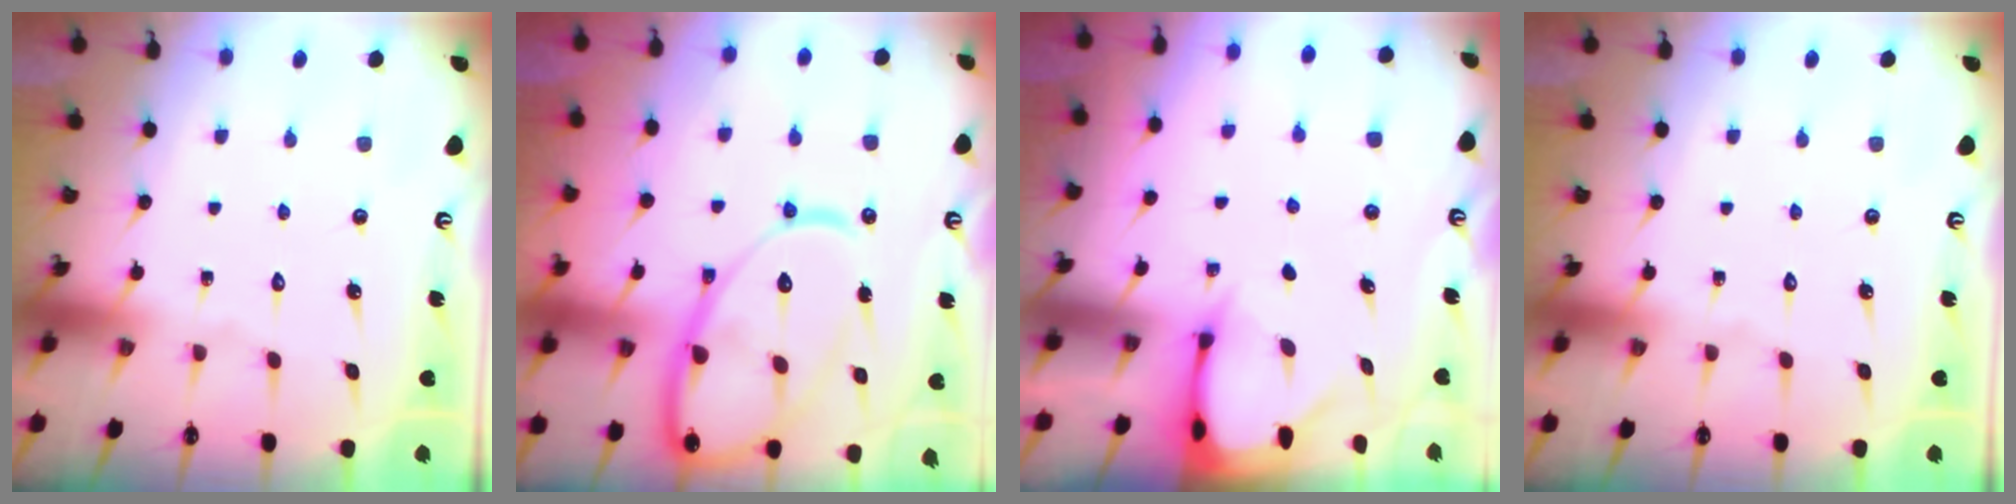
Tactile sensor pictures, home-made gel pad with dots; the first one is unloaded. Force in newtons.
{"total": 19.1, "press": 19.0, "slide": 1.9}
{"total": 2.6, "press": 2.6, "slide": 0.3}
{"total": 0.0}